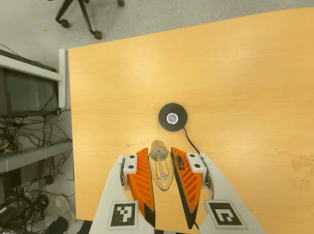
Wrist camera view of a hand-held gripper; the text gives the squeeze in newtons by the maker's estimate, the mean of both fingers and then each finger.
{"total": 10.5, "left": 10.2, "right": 10.8}